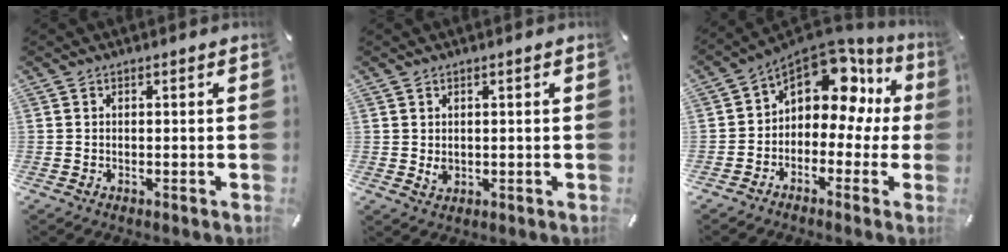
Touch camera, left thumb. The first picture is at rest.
{"total": 2.0, "force": [0.5, 1.7, 1.0], "torque": [-0.010, -0.001, 0.009]}
{"total": 13.7, "force": [5.5, 9.1, 8.7], "torque": [-0.127, -0.036, 0.095]}